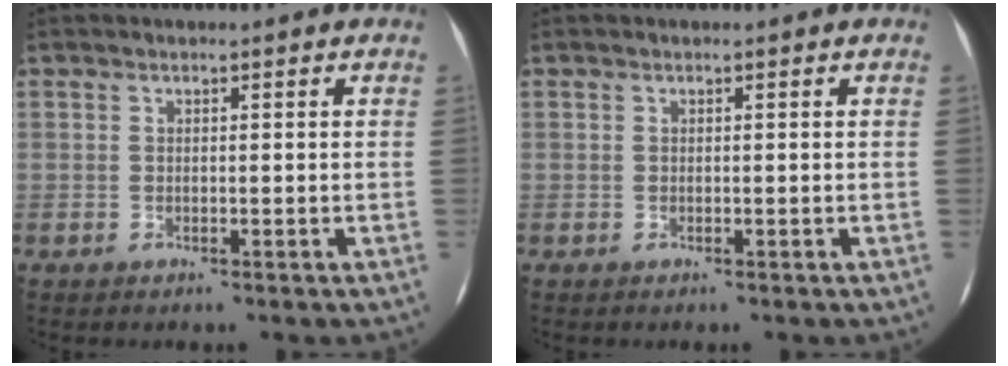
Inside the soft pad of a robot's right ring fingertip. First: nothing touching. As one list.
[{"total": 0.0}]